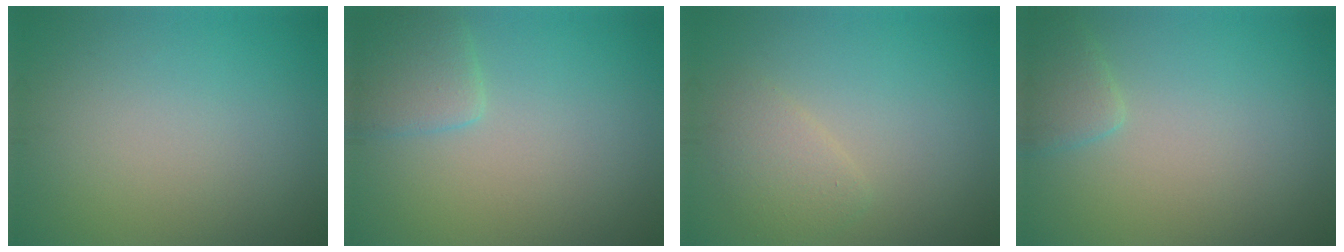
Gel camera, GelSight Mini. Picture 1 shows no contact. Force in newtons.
{"total": 2.5, "press": 2.5, "slide": 0.2}
{"total": 2.1, "press": 2.1, "slide": 0.1}
{"total": 1.9, "press": 1.9, "slide": 0.1}